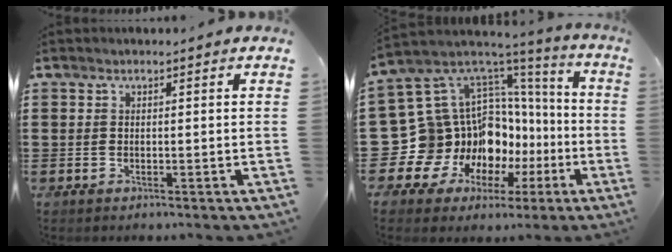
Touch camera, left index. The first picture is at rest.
{"total": 17.6, "force": [-4.8, 15.0, 8.0], "torque": [-0.194, -0.044, -0.034]}